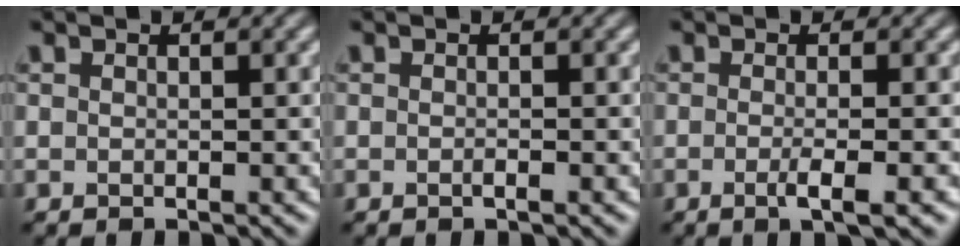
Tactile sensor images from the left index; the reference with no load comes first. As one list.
[{"total": 0.8, "force": [-0.3, 0.1, 0.7], "torque": [-0.009, -0.001, -0.007]}, {"total": 3.0, "force": [-0.8, 0.8, 2.8], "torque": [-0.038, -0.002, -0.019]}]